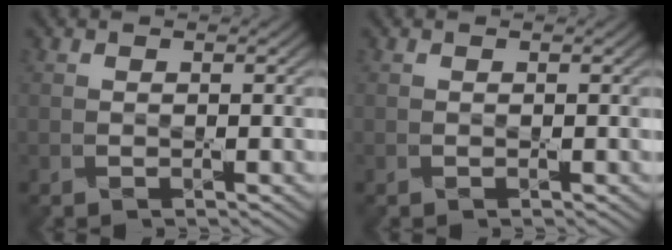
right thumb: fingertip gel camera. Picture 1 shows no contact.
{"total": 0.0}